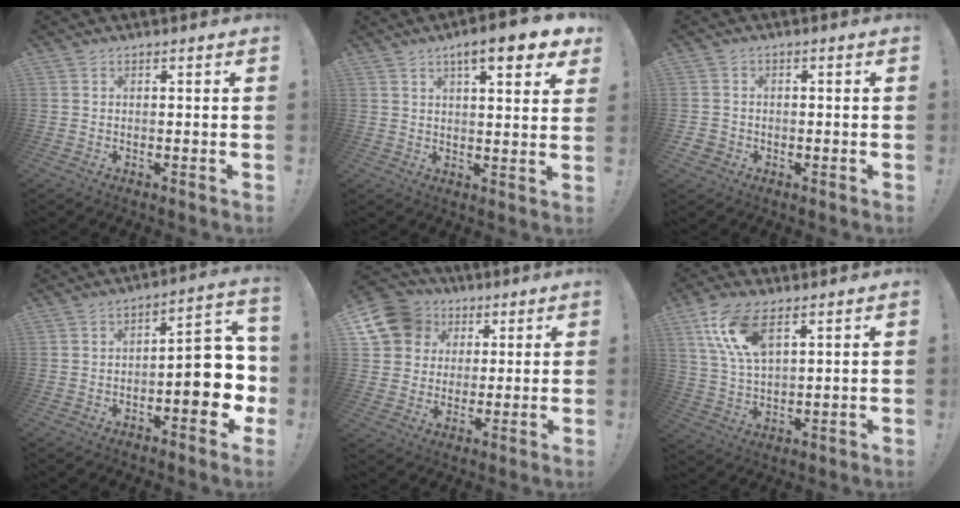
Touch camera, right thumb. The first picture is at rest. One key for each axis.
{"total": 9.8, "fx": 5.4, "fy": 2.2, "fz": 7.8, "tx": -0.105, "ty": -0.026, "tz": 0.084}
{"total": 2.7, "fx": -0.6, "fy": 2.5, "fz": 0.8, "tx": -0.020, "ty": 0.002, "tz": -0.012}
{"total": 13.1, "fx": -3.5, "fy": 5.5, "fz": 11.4, "tx": -0.127, "ty": 0.017, "tz": -0.053}
{"total": 13.8, "fx": 5.3, "fy": 11.5, "fz": 5.4, "tx": -0.085, "ty": -0.022, "tz": 0.109}
{"total": 12.4, "fx": 6.6, "fy": 5.7, "fz": 8.8, "tx": -0.179, "ty": -0.019, "tz": 0.123}